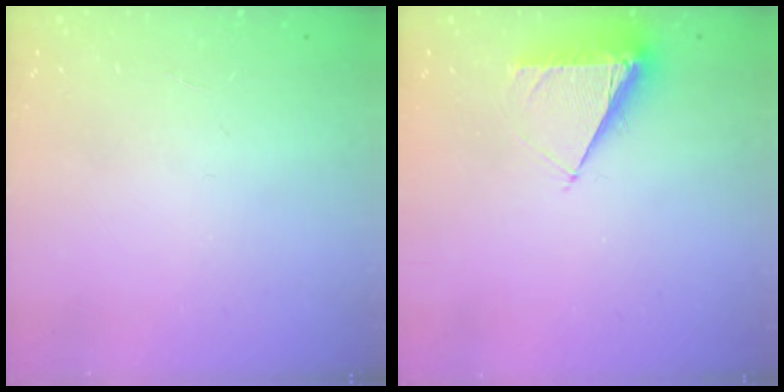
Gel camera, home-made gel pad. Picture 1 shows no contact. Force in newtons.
{"total": 7.4, "press": 7.3, "slide": 1.0}